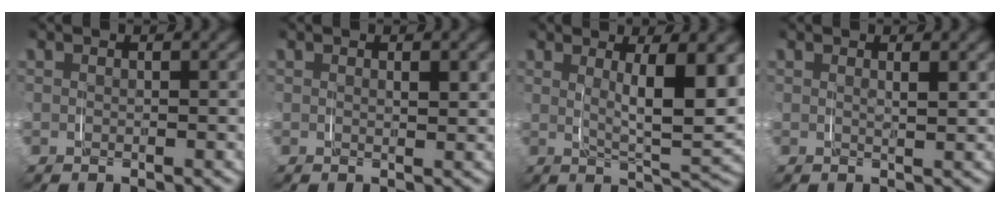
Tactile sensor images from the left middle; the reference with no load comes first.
{"total": 0.6, "force": [0.5, -0.2, 0.1], "torque": [-0.001, 0.000, 0.010]}
{"total": 5.9, "force": [2.0, 1.0, 5.4], "torque": [-0.066, 0.005, 0.036]}
{"total": 1.1, "force": [0.9, -0.7, -0.1], "torque": [0.001, 0.001, 0.017]}